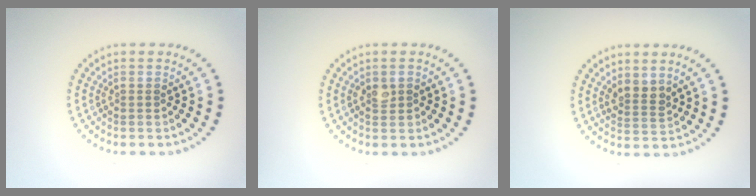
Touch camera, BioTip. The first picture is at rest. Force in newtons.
{"total": 1.4, "press": 1.4, "slide": 0.1}
{"total": 2.1, "press": 1.7, "slide": 1.1}